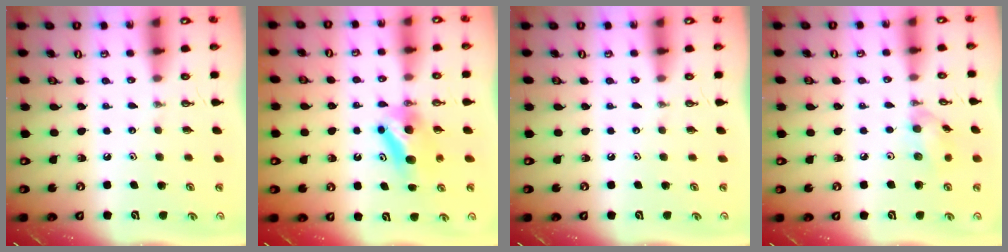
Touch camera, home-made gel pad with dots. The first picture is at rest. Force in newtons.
{"total": 7.2, "press": 7.1, "slide": 1.4}
{"total": 0.0}
{"total": 8.5, "press": 8.4, "slide": 0.4}